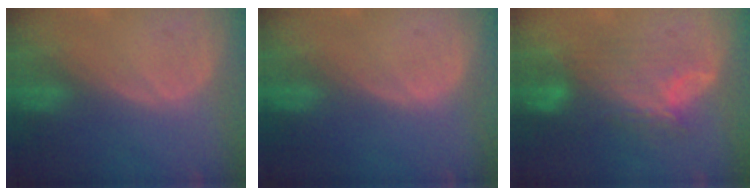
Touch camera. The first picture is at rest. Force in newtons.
{"total": 0.0}
{"total": 7.8, "press": 7.4, "slide": 2.4}